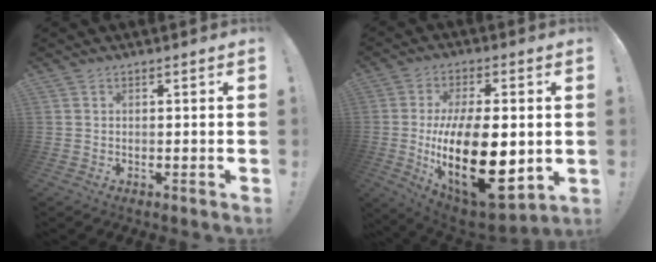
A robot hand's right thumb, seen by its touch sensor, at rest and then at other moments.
{"total": 27.5, "force": [-2.4, 12.6, 24.3], "torque": [-0.456, -0.013, -0.026]}